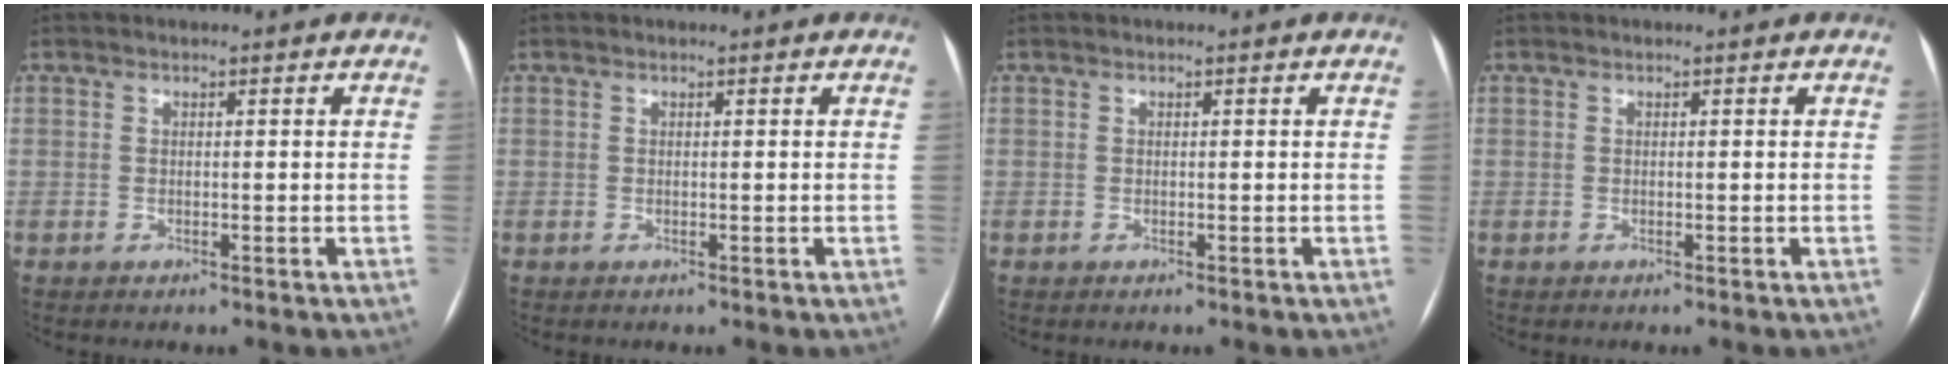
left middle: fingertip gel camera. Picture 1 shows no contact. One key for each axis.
{"total": 0.0}
{"total": 0.0}
{"total": 0.0}